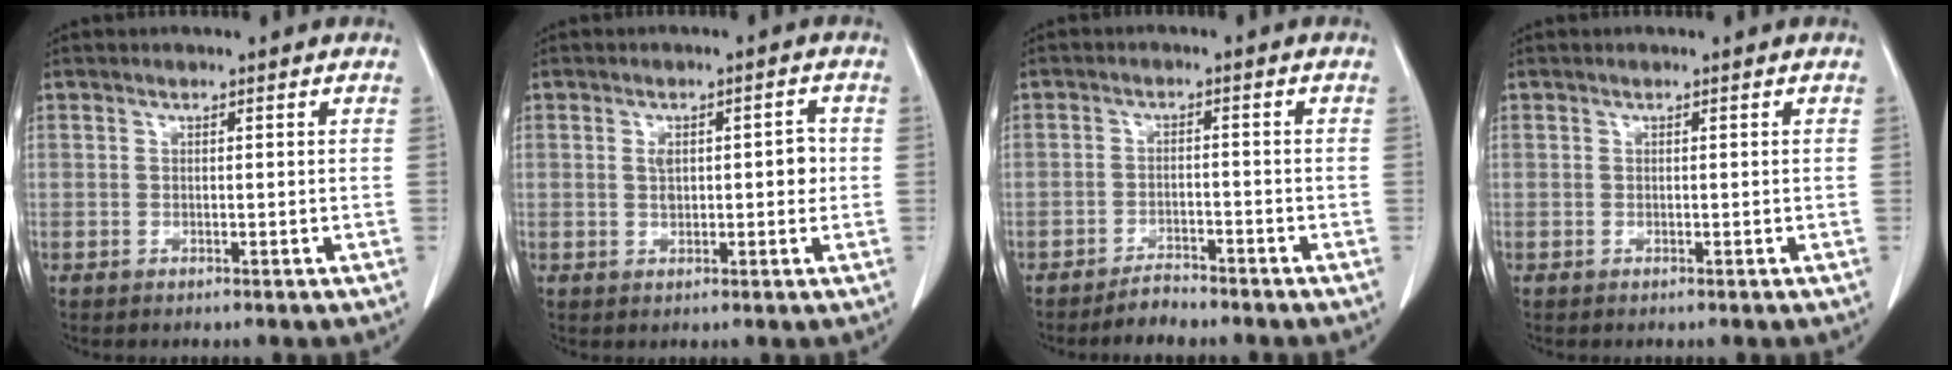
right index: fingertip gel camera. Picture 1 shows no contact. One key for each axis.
{"total": 4.2, "fx": 0.3, "fy": 1.9, "fz": 3.8, "tx": -0.058, "ty": 0.013, "tz": 0.009}
{"total": 3.1, "fx": -2.9, "fy": 0.7, "fz": 0.8, "tx": -0.017, "ty": -0.005, "tz": -0.050}
{"total": 0.0}